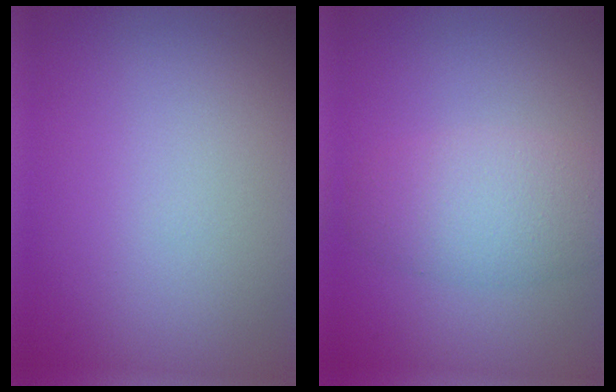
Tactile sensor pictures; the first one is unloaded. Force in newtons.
{"total": 4.4, "press": 4.3, "slide": 0.2}